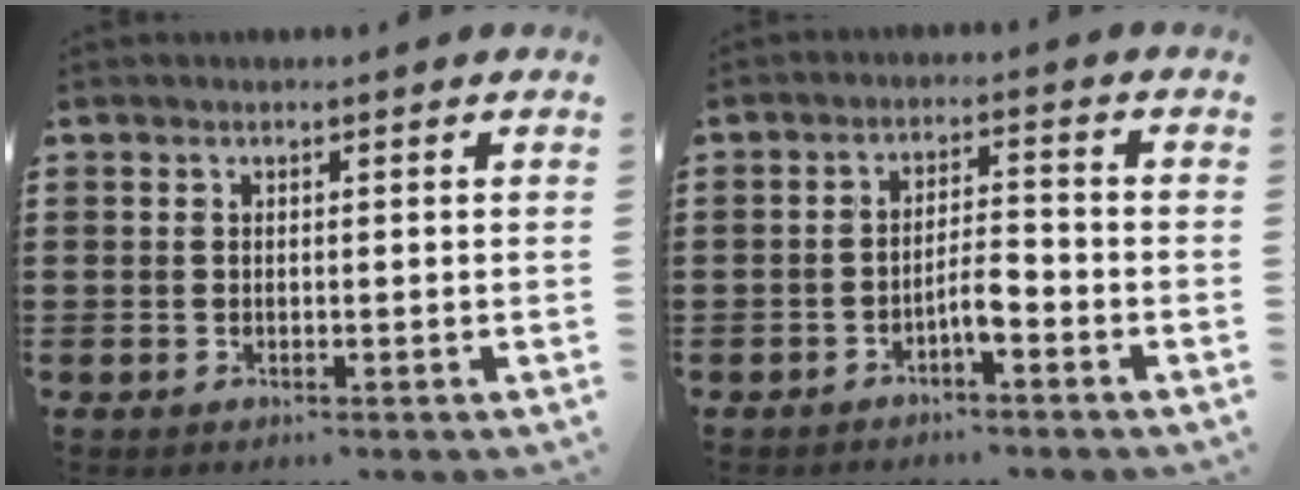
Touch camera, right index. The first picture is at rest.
{"total": 3.8, "force": [-2.2, 0.9, 3.0], "torque": [-0.061, 0.007, -0.045]}